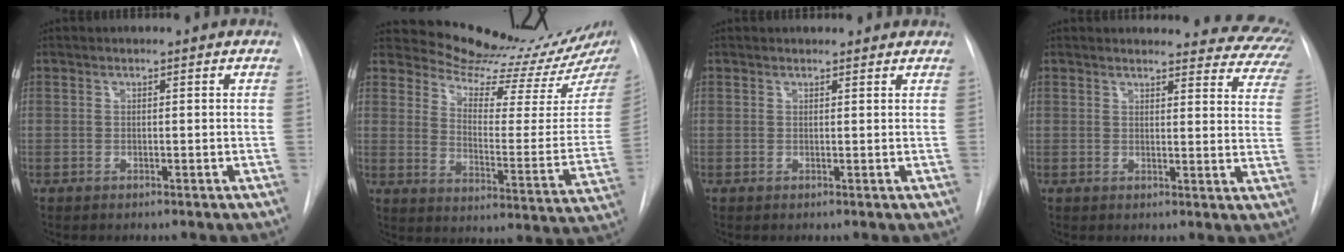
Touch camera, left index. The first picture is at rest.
{"total": 14.6, "force": [14.2, -1.1, 3.1], "torque": [-0.049, -0.114, 0.191]}
{"total": 2.3, "force": [2.1, 0.9, 0.3], "torque": [-0.002, 0.007, 0.015]}
{"total": 16.9, "force": [15.8, 4.8, 3.6], "torque": [-0.009, -0.067, 0.140]}